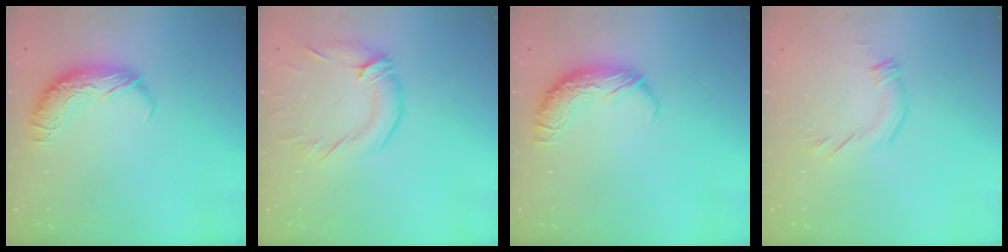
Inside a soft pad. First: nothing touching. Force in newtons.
{"total": 1.4, "press": 0.8, "slide": 1.1}
{"total": 0.0}
{"total": 2.7, "press": 2.4, "slide": 1.1}